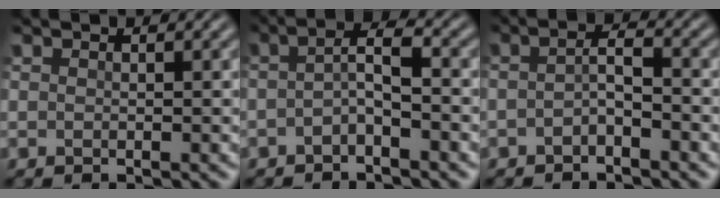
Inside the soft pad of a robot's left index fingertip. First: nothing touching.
{"total": 2.5, "force": [-1.2, 0.6, 2.2], "torque": [-0.043, 0.010, -0.030]}
{"total": 2.0, "force": [-1.2, 0.5, 1.5], "torque": [-0.032, 0.003, -0.029]}